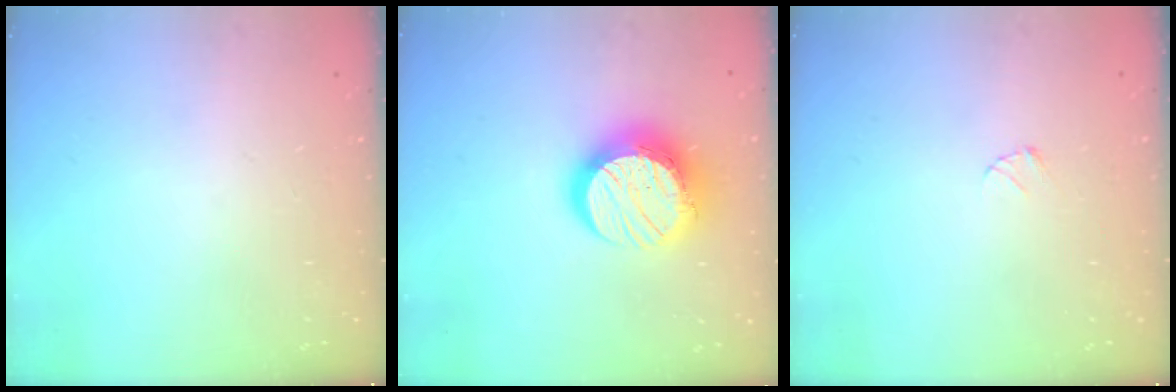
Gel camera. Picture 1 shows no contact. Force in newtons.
{"total": 14.8, "press": 14.7, "slide": 1.1}
{"total": 2.7, "press": 2.7, "slide": 0.3}